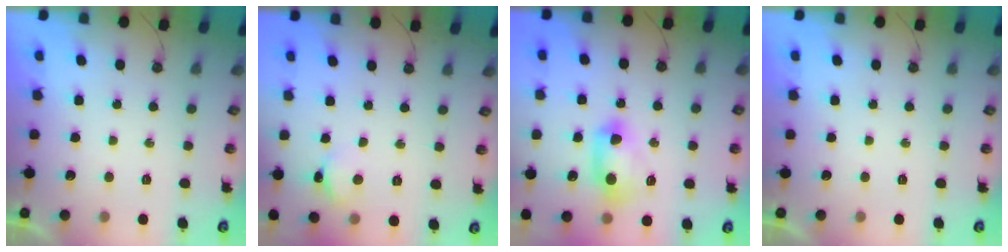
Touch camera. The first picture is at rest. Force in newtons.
{"total": 3.7, "press": 3.6, "slide": 0.5}
{"total": 10.8, "press": 10.7, "slide": 1.3}
{"total": 0.0}